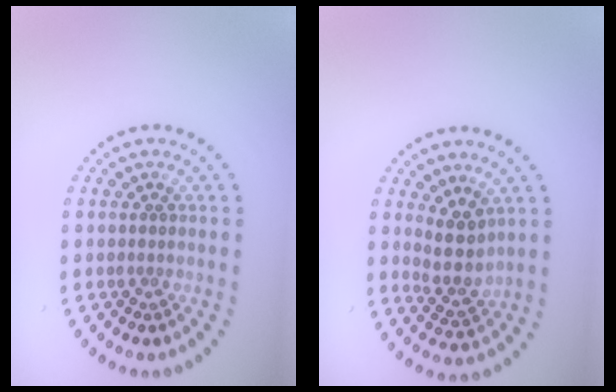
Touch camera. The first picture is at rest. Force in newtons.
{"total": 2.9, "press": 2.3, "slide": 1.7}